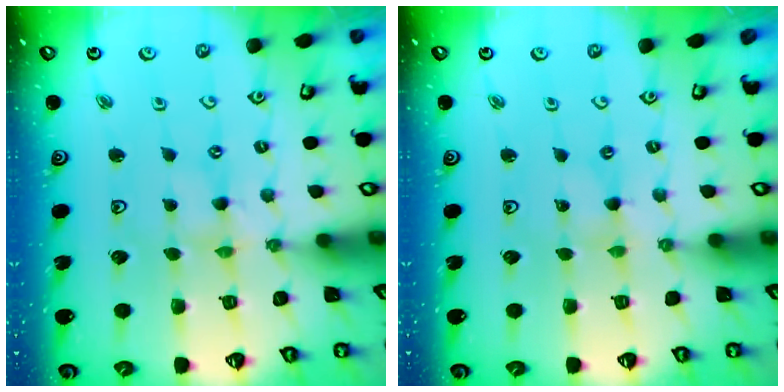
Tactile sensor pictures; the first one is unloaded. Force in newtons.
{"total": 0.0}